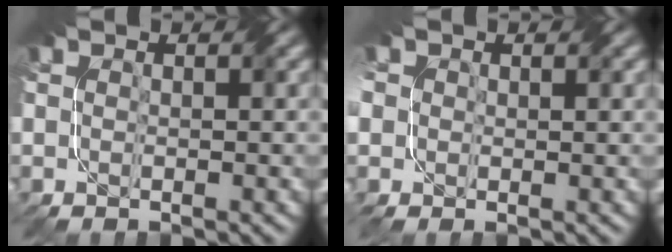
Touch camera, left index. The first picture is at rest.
{"total": 2.6, "force": [0.7, 2.3, 1.1], "torque": [-0.022, 0.012, 0.012]}